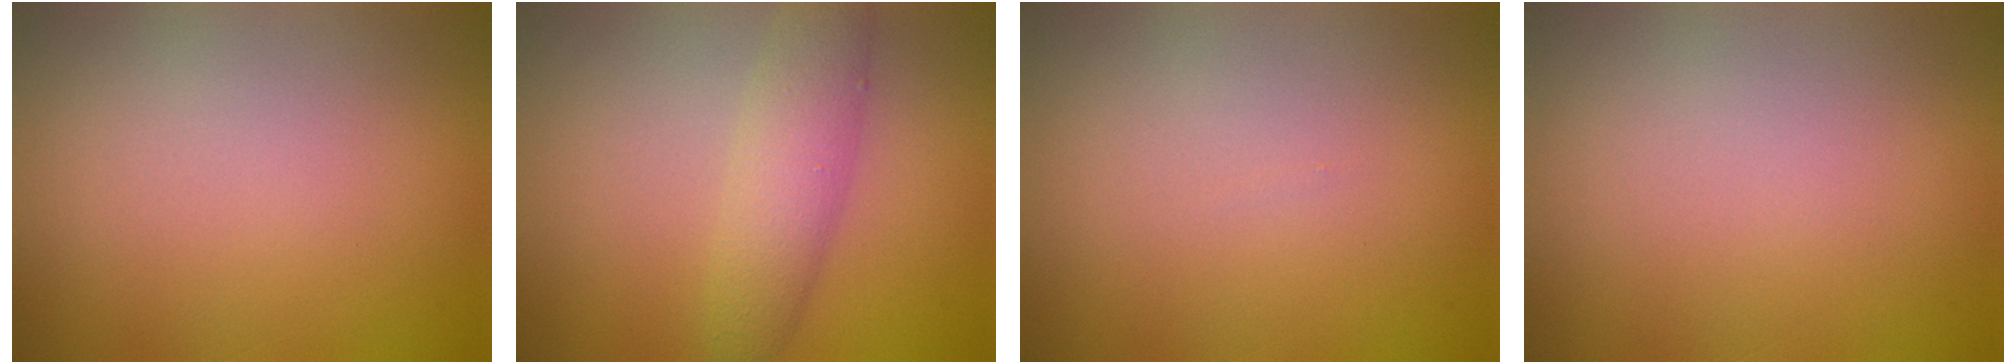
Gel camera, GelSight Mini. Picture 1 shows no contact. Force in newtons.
{"total": 3.9, "press": 3.9, "slide": 0.0}
{"total": 0.0}
{"total": 0.0}